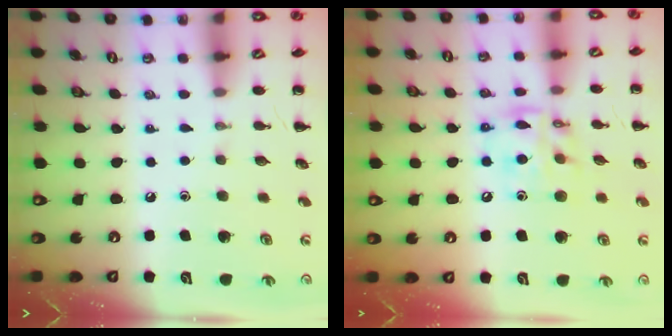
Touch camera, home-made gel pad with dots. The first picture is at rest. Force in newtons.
{"total": 13.2, "press": 12.9, "slide": 2.8}